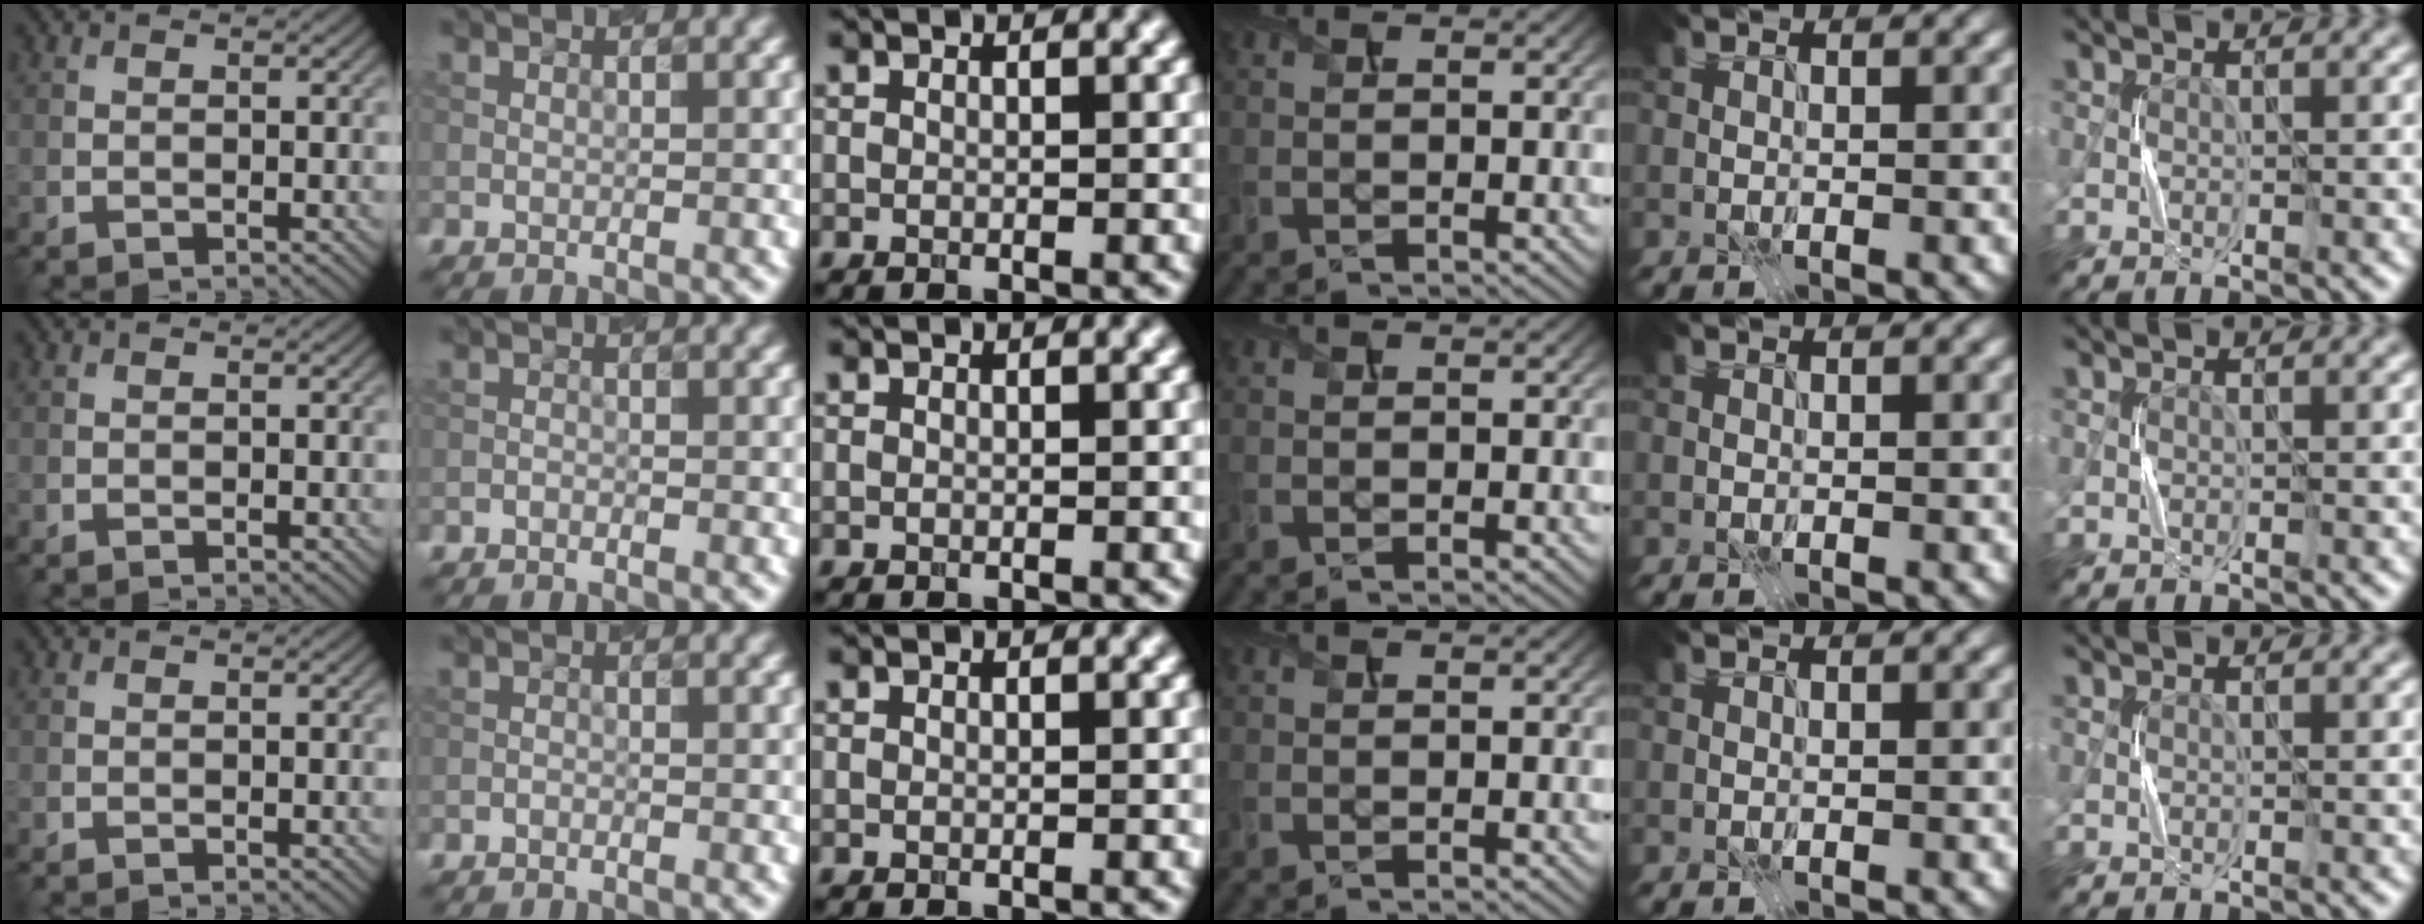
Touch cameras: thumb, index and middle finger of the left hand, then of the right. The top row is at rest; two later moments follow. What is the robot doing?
{"motion": "press", "object": "sticky note"}